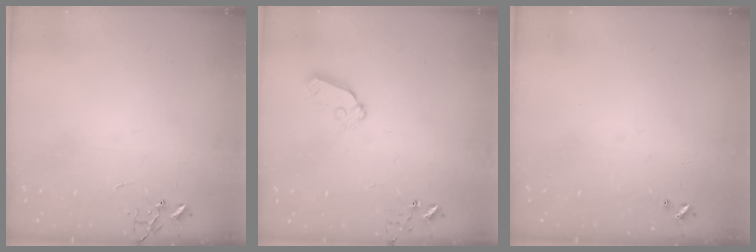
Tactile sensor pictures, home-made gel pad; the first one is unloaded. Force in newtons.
{"total": 7.0, "press": 7.0, "slide": 0.6}
{"total": 0.0}